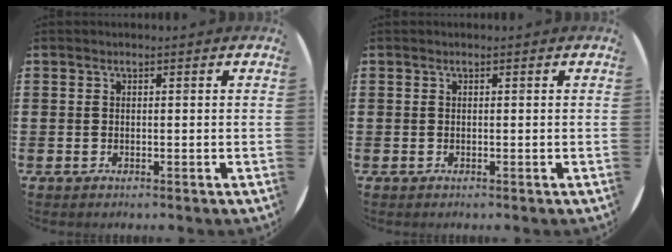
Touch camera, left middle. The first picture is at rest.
{"total": 0.0}